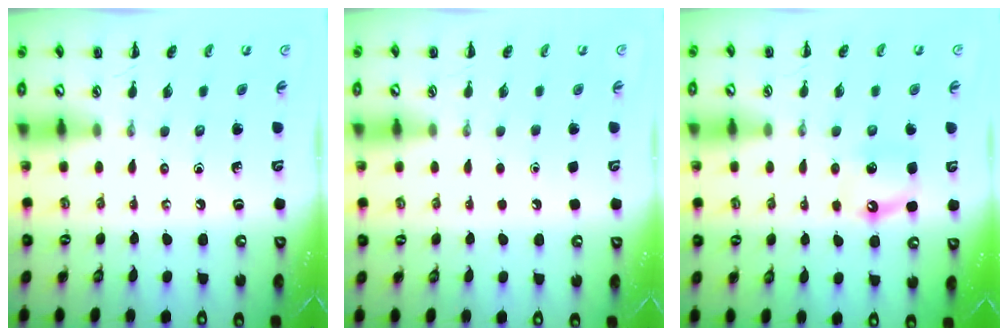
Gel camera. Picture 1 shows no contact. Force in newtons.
{"total": 1.8, "press": 1.8, "slide": 0.1}
{"total": 4.9, "press": 4.6, "slide": 1.6}